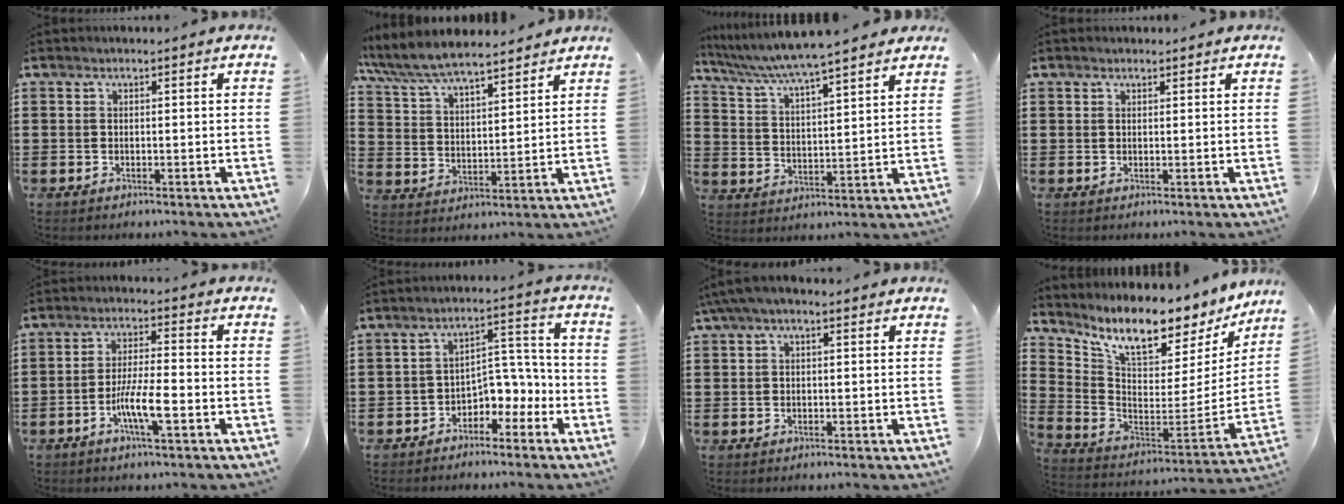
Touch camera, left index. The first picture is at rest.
{"total": 7.1, "force": [6.6, 1.1, 2.4], "torque": [-0.075, -0.029, 0.116]}
{"total": 5.9, "force": [5.3, -0.3, 2.4], "torque": [-0.071, -0.031, 0.087]}
{"total": 0.8, "force": [0.7, 0.3, 0.2], "torque": [-0.004, 0.002, 0.014]}
{"total": 6.9, "force": [-2.7, 1.2, 6.2], "torque": [-0.122, -0.005, -0.053]}
{"total": 4.2, "force": [-2.6, 2.4, 2.2], "torque": [-0.042, 0.012, -0.054]}
{"total": 2.6, "force": [1.0, 0.8, 2.3], "torque": [-0.044, 0.007, 0.016]}
{"total": 10.0, "force": [8.4, 1.9, 5.0], "torque": [-0.113, -0.076, 0.138]}